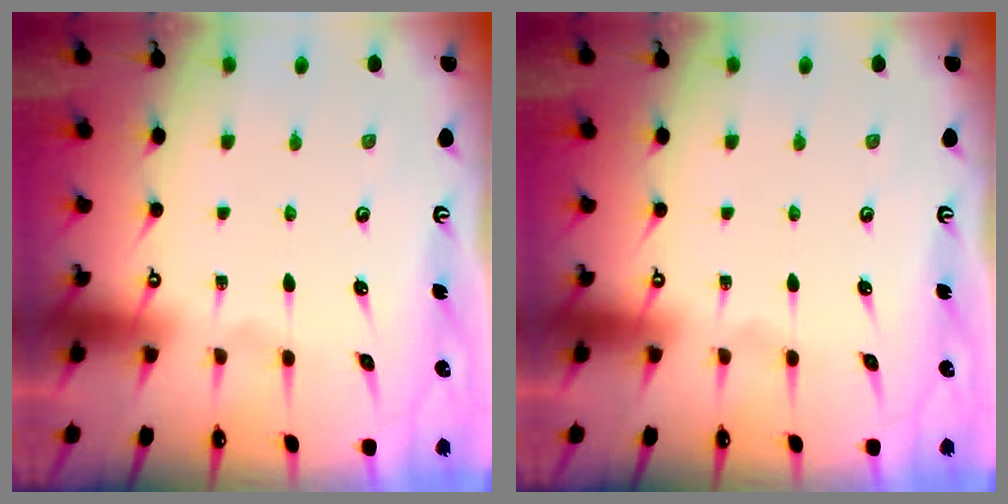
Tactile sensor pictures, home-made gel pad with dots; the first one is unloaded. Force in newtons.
{"total": 0.0}